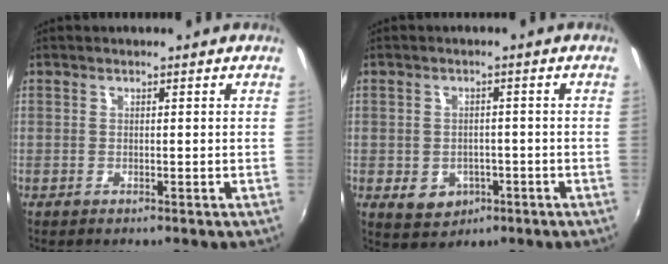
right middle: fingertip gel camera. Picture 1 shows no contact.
{"total": 6.0, "force": [-2.3, 4.9, 2.6], "torque": [-0.063, -0.003, -0.023]}